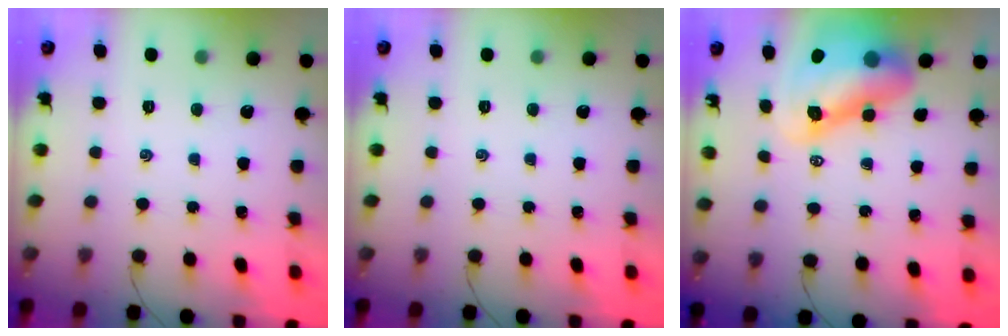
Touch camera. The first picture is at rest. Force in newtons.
{"total": 0.0}
{"total": 12.3, "press": 11.7, "slide": 3.7}